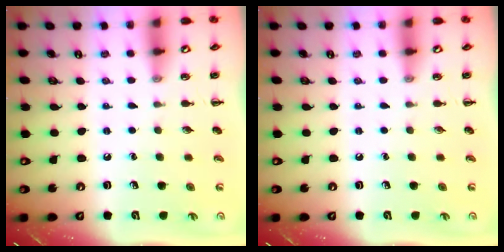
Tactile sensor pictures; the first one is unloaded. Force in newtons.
{"total": 0.0}